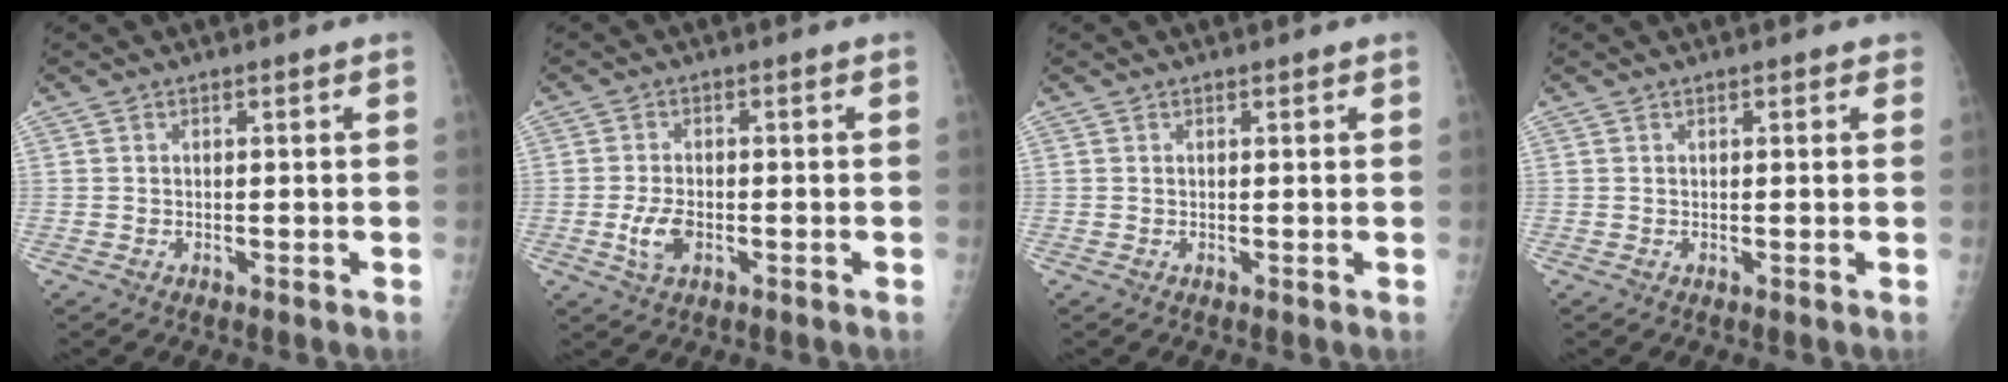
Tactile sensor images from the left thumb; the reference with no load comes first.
{"total": 4.5, "force": [-1.4, 2.5, 3.5], "torque": [-0.073, 0.007, -0.023]}
{"total": 0.6, "force": [0.3, 0.2, 0.5], "torque": [-0.006, 0.000, 0.004]}
{"total": 1.5, "force": [0.8, 0.7, 1.1], "torque": [-0.009, 0.001, 0.007]}